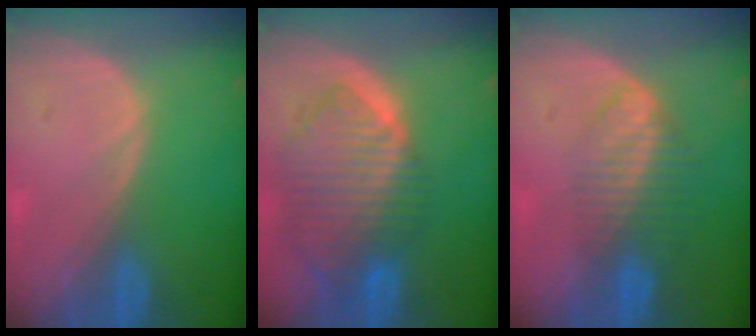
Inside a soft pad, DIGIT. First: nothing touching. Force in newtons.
{"total": 10.0, "press": 8.6, "slide": 5.1}
{"total": 6.6, "press": 5.6, "slide": 3.5}